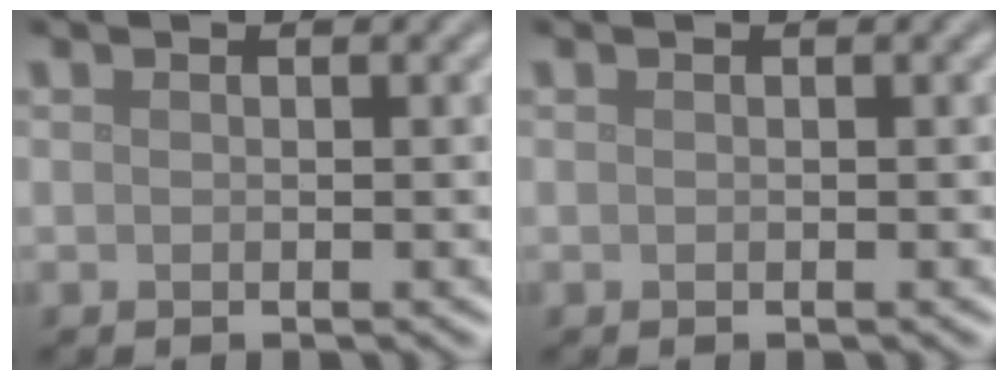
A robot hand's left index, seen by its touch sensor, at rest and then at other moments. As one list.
[{"total": 0.0}]